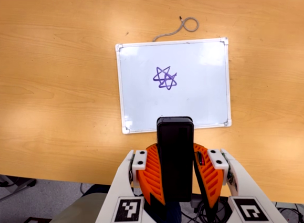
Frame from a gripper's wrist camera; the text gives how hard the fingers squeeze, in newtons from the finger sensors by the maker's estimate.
{"total": 10.4, "left": 8.5, "right": 12.3}